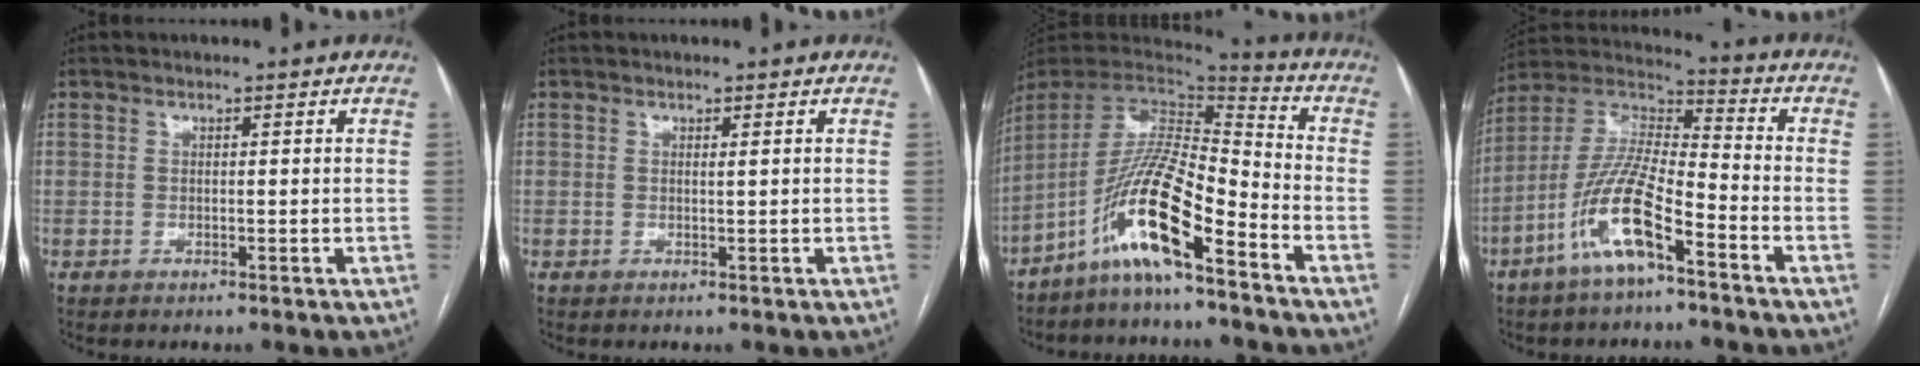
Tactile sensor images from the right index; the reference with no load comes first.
{"total": 0.0}
{"total": 14.4, "force": [-8.8, 1.4, 11.2], "torque": [-0.222, 0.002, -0.166]}
{"total": 13.0, "force": [-6.8, 2.4, 10.8], "torque": [-0.226, -0.003, -0.133]}